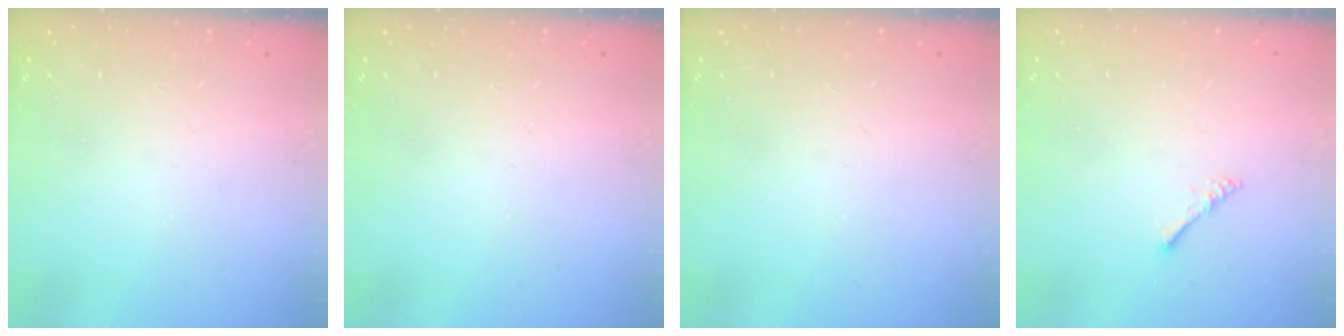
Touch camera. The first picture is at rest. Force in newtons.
{"total": 0.0}
{"total": 0.0}
{"total": 1.7, "press": 1.6, "slide": 0.4}